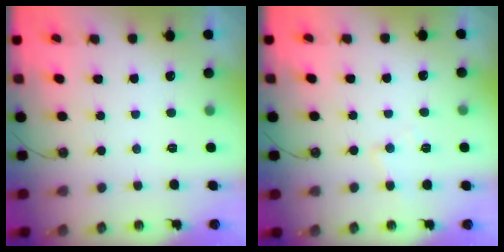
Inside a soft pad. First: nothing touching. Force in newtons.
{"total": 5.8, "press": 5.7, "slide": 0.5}